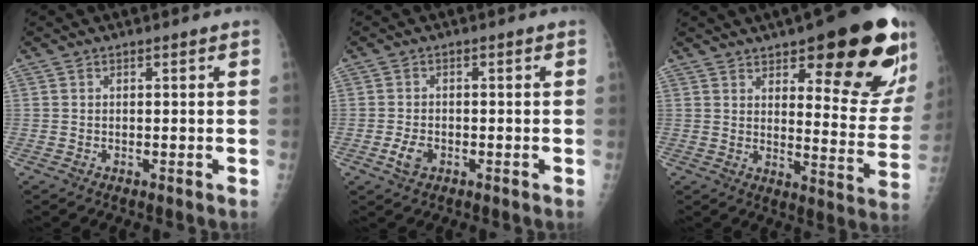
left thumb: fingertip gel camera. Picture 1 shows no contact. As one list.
[{"total": 3.0, "force": [-1.2, 2.0, 1.9], "torque": [-0.036, 0.002, -0.022]}, {"total": 23.7, "force": [13.6, 7.3, 18.0], "torque": [-0.195, -0.064, 0.178]}]